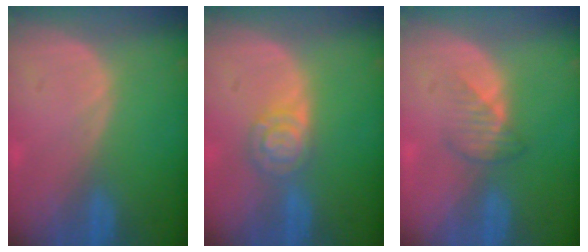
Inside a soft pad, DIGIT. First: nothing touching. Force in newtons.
{"total": 5.1, "press": 4.5, "slide": 2.6}
{"total": 2.7, "press": 2.6, "slide": 0.5}